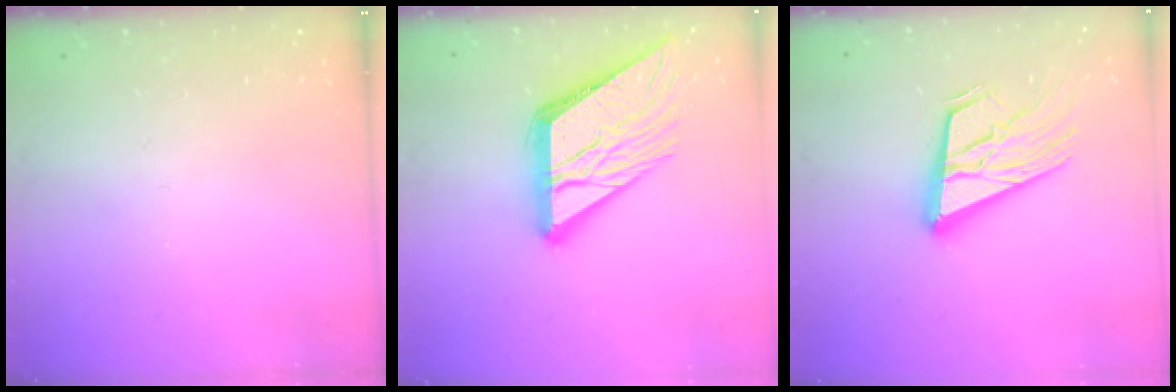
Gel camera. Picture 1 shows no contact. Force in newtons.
{"total": 20.0, "press": 19.8, "slide": 2.2}
{"total": 20.4, "press": 19.9, "slide": 4.5}